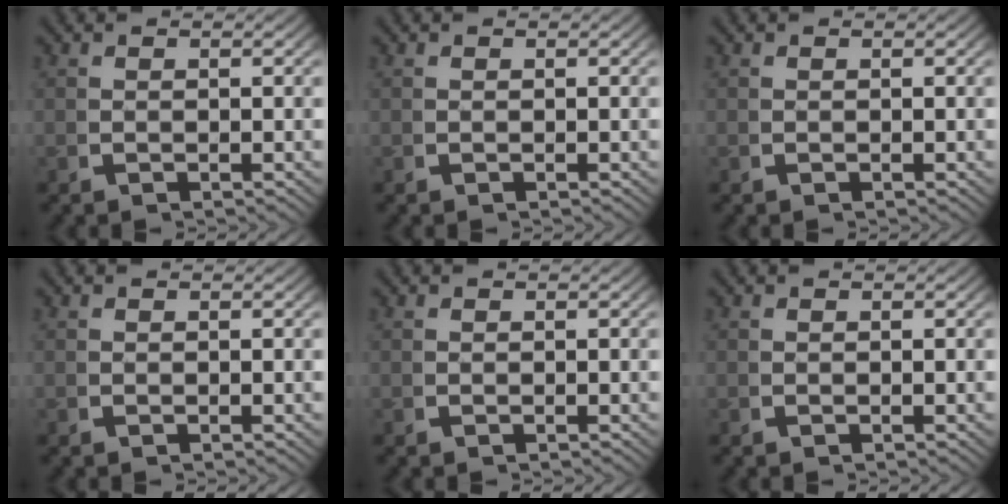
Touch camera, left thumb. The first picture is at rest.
{"total": 0.0}
{"total": 0.0}
{"total": 0.0}
{"total": 0.0}
{"total": 0.0}